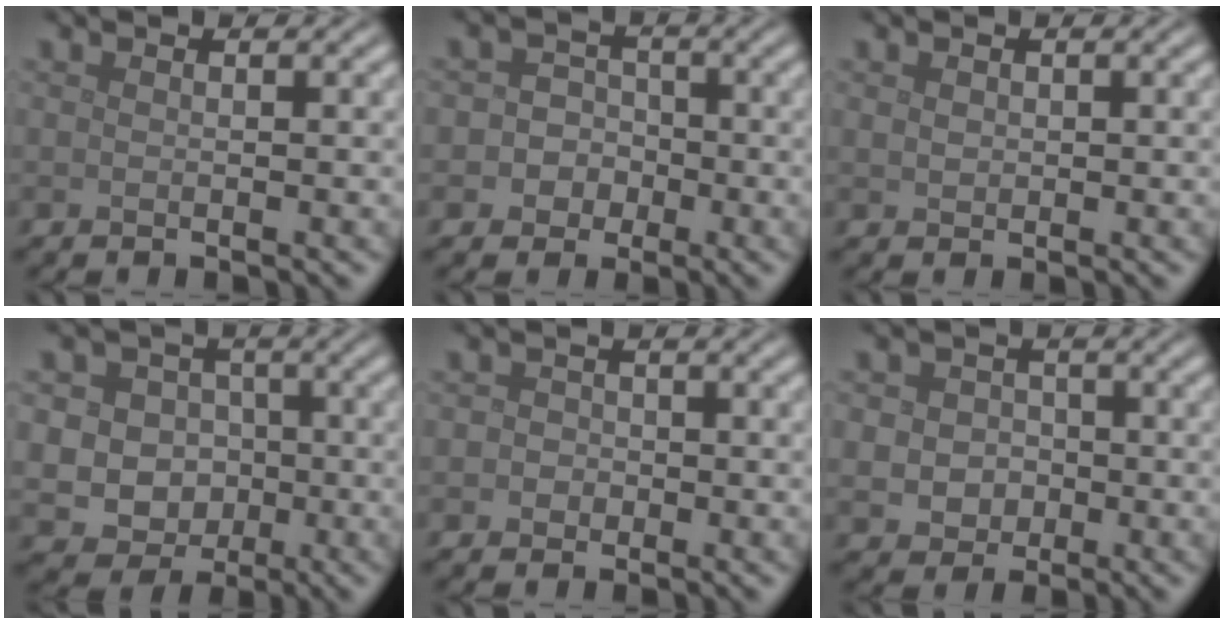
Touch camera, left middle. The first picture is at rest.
{"total": 3.4, "force": [-0.8, 3.2, 0.8], "torque": [0.015, 0.012, -0.030]}
{"total": 0.7, "force": [0.3, 0.6, 0.3], "torque": [-0.006, -0.001, 0.007]}
{"total": 7.3, "force": [-0.4, 6.6, 2.9], "torque": [-0.046, 0.028, -0.042]}
{"total": 1.6, "force": [-0.2, 1.5, 0.5], "torque": [0.010, 0.004, -0.014]}
{"total": 4.1, "force": [-0.2, 3.7, 1.7], "torque": [-0.016, 0.012, -0.017]}